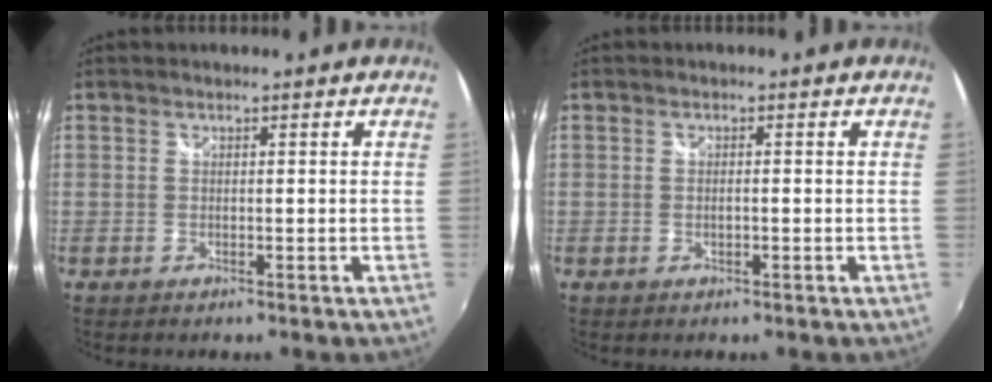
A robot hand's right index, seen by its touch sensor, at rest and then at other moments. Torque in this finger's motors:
{"motor_torque": [-0.12, -0.01, -0.03, -0.01]}